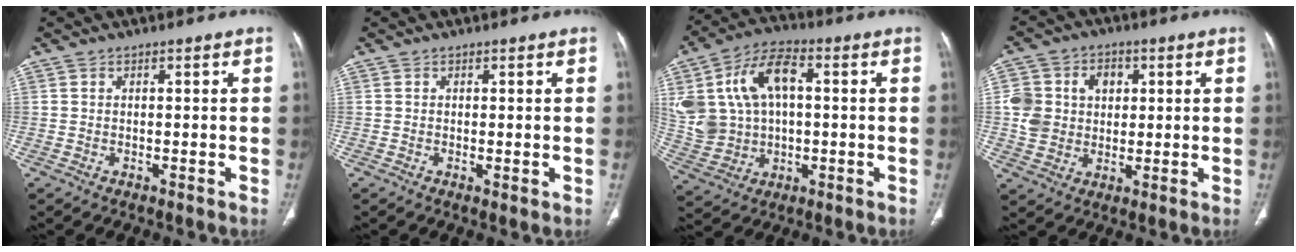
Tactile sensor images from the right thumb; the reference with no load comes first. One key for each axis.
{"total": 0.7, "fx": 0.0, "fy": 0.3, "fz": 0.7, "tx": -0.015, "ty": -0.004, "tz": -0.002}
{"total": 17.9, "fx": 3.5, "fy": 11.8, "fz": 13.0, "tx": -0.250, "ty": 0.022, "tz": 0.071}
{"total": 10.8, "fx": 1.7, "fy": 9.3, "fz": 5.2, "tx": -0.067, "ty": 0.010, "tz": 0.033}